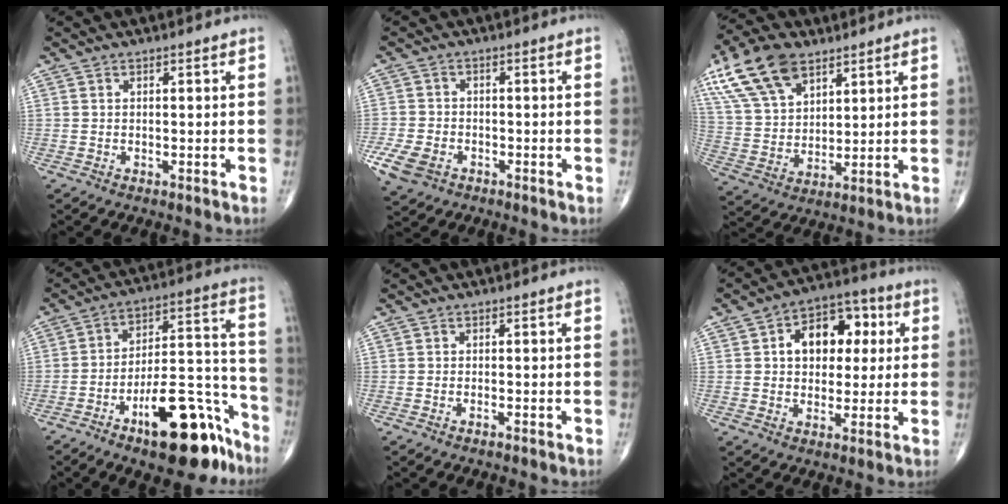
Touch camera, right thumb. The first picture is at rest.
{"total": 6.9, "force": [-3.4, 4.8, 3.5], "torque": [-0.076, 0.005, -0.060]}
{"total": 15.9, "force": [9.1, 8.7, 9.6], "torque": [-0.171, -0.020, 0.176]}
{"total": 20.0, "force": [-12.0, 7.5, 14.1], "torque": [-0.166, 0.102, -0.184]}
{"total": 0.6, "force": [-0.5, 0.1, 0.3], "torque": [-0.010, 0.003, -0.008]}
{"total": 12.6, "force": [2.7, 8.6, 8.8], "torque": [-0.086, 0.020, 0.035]}